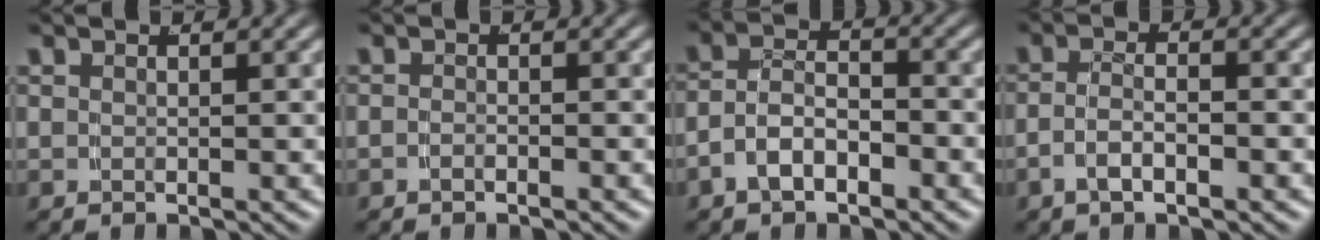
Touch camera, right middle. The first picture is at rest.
{"total": 0.9, "force": [-0.9, 0.0, 0.2], "torque": [-0.006, -0.003, -0.015]}
{"total": 4.7, "force": [-2.2, 3.2, 2.5], "torque": [-0.048, -0.010, -0.037]}
{"total": 2.7, "force": [-1.5, 1.0, 2.1], "torque": [-0.038, -0.008, -0.023]}